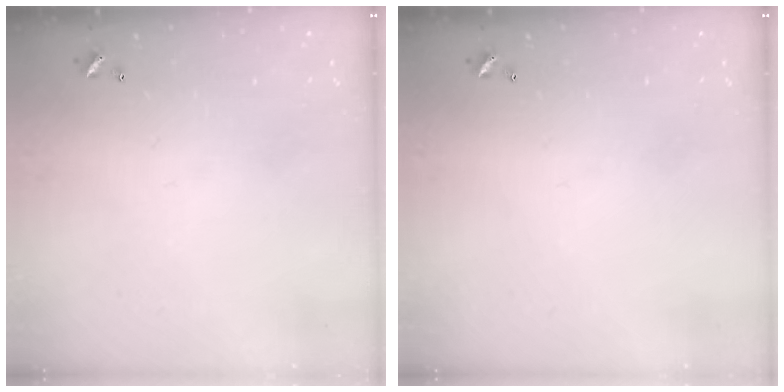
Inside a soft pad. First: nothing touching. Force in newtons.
{"total": 0.0}